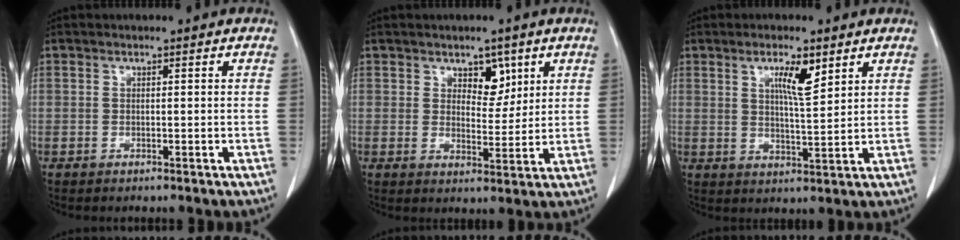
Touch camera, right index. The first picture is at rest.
{"total": 4.5, "force": [2.5, 2.6, 2.7], "torque": [-0.030, -0.002, 0.041]}
{"total": 5.7, "force": [2.9, 0.8, 4.8], "torque": [-0.082, -0.003, 0.050]}